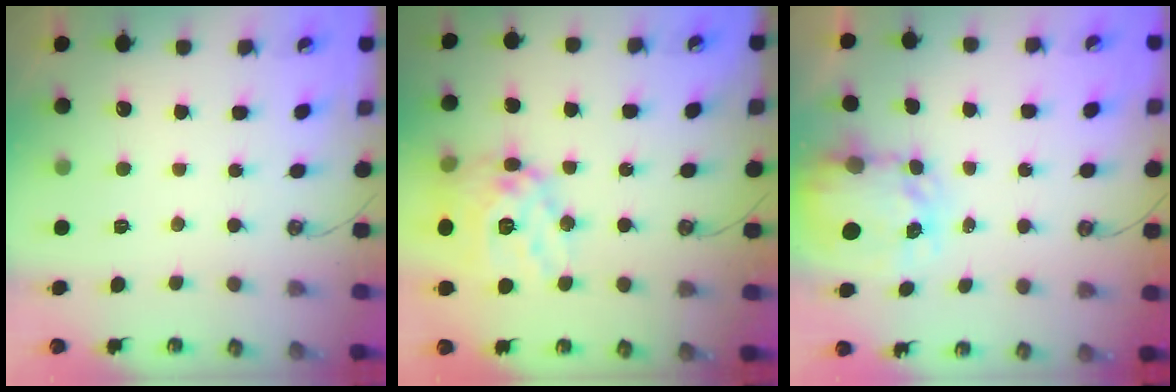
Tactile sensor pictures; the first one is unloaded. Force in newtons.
{"total": 18.3, "press": 18.2, "slide": 1.7}
{"total": 4.6, "press": 4.5, "slide": 0.4}